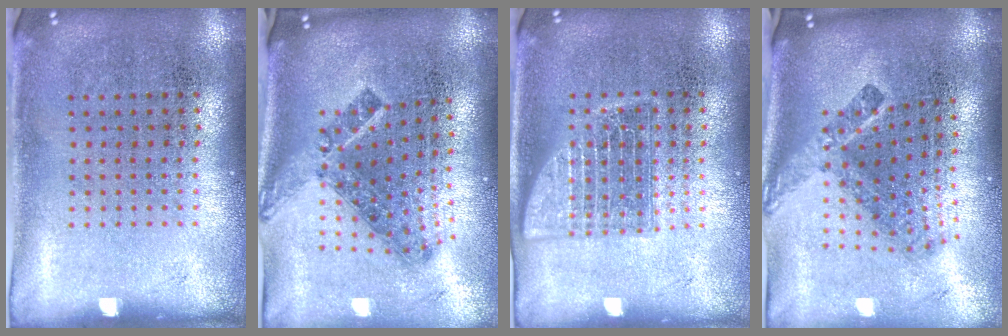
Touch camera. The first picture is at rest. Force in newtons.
{"total": 1.6, "press": 1.1, "slide": 1.1}
{"total": 2.1, "press": 2.0, "slide": 0.3}
{"total": 2.5, "press": 1.6, "slide": 2.0}